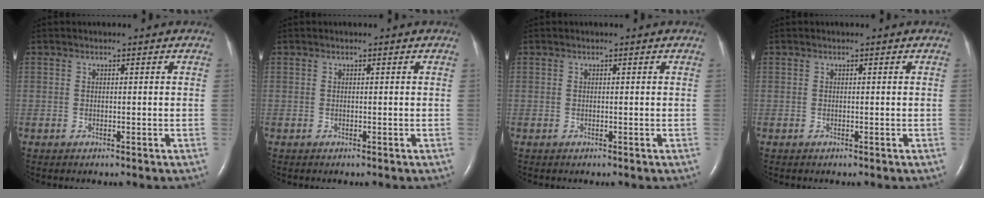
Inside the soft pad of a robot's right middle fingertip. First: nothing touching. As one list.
[{"total": 0.0}, {"total": 0.0}, {"total": 0.0}]